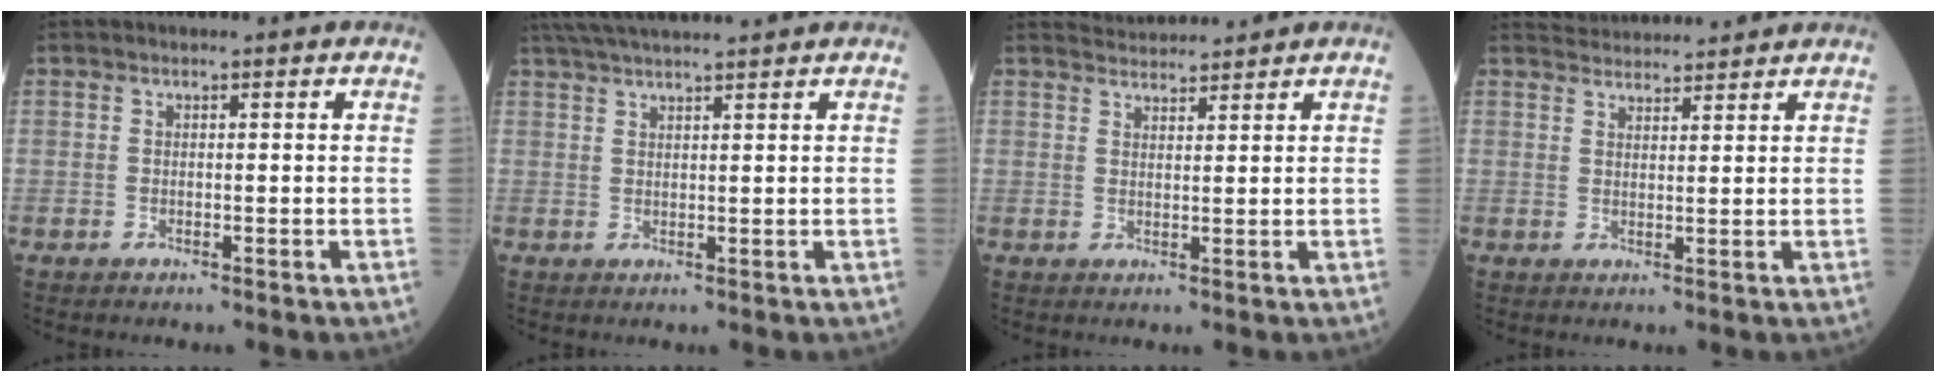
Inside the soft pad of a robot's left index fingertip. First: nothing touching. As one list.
[{"total": 9.5, "force": [8.4, -0.4, 4.4], "torque": [-0.073, 0.036, 0.129]}, {"total": 3.4, "force": [3.4, -0.2, -0.2], "torque": [-0.005, 0.021, 0.064]}, {"total": 5.8, "force": [5.8, 0.4, 0.5], "torque": [-0.015, 0.032, 0.087]}]